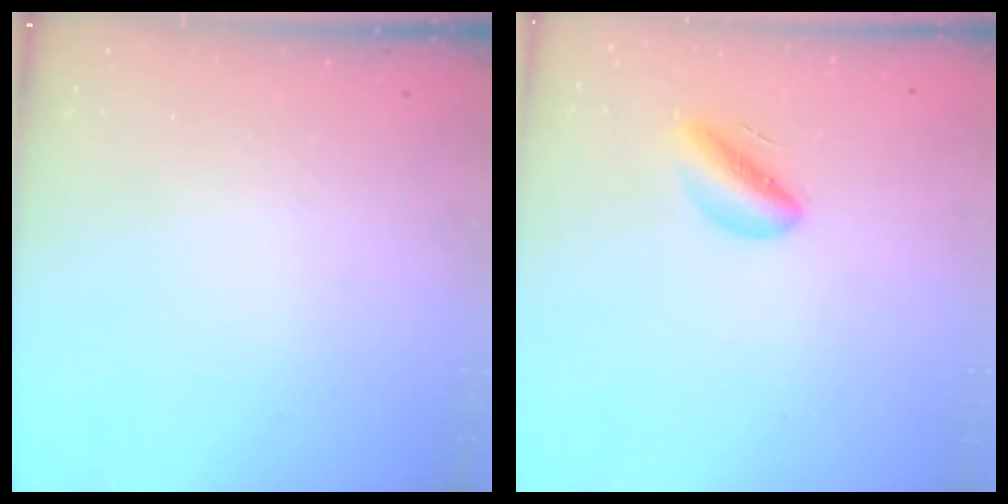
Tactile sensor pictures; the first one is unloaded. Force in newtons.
{"total": 6.7, "press": 6.5, "slide": 1.9}